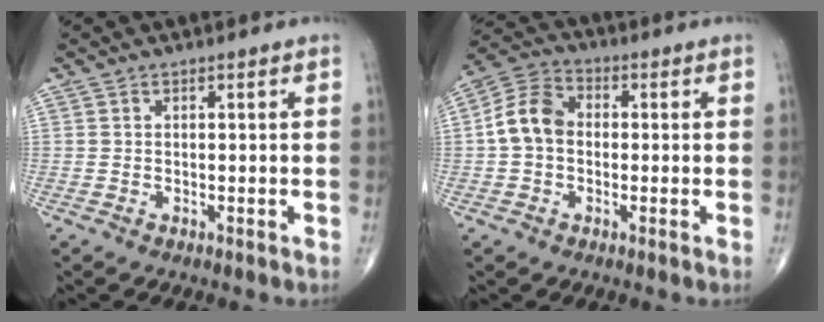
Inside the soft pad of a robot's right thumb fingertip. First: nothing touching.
{"total": 8.2, "force": [-0.3, 6.2, 5.4], "torque": [-0.094, 0.028, -0.018]}